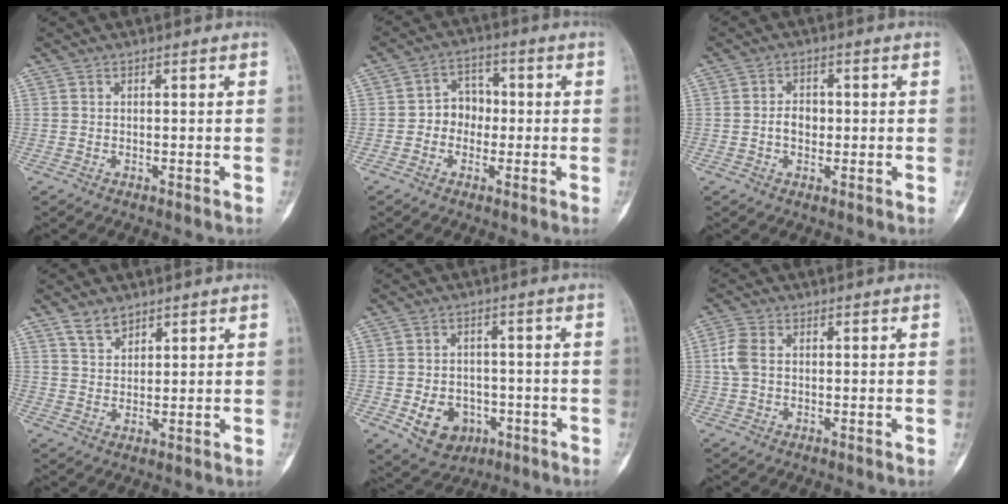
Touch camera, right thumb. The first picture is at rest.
{"total": 5.8, "force": [-0.7, 4.9, 3.0], "torque": [-0.011, 0.021, -0.025]}
{"total": 3.4, "force": [-0.3, 2.5, 2.3], "torque": [-0.025, 0.008, -0.011]}
{"total": 3.9, "force": [3.0, 2.2, 1.4], "torque": [-0.011, -0.019, 0.061]}
{"total": 8.4, "force": [-2.8, 6.7, 4.3], "torque": [-0.045, 0.020, -0.032]}
{"total": 4.0, "force": [0.4, 2.8, 2.9], "torque": [-0.078, 0.011, 0.005]}